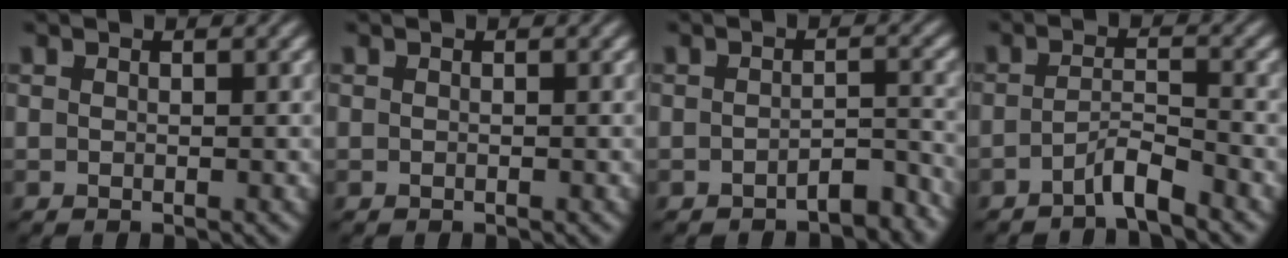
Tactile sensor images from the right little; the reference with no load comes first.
{"total": 0.0}
{"total": 3.0, "force": [-2.9, 0.1, 0.8], "torque": [0.001, -0.009, -0.046]}
{"total": 2.8, "force": [-2.5, 0.0, 1.3], "torque": [-0.014, -0.011, -0.042]}